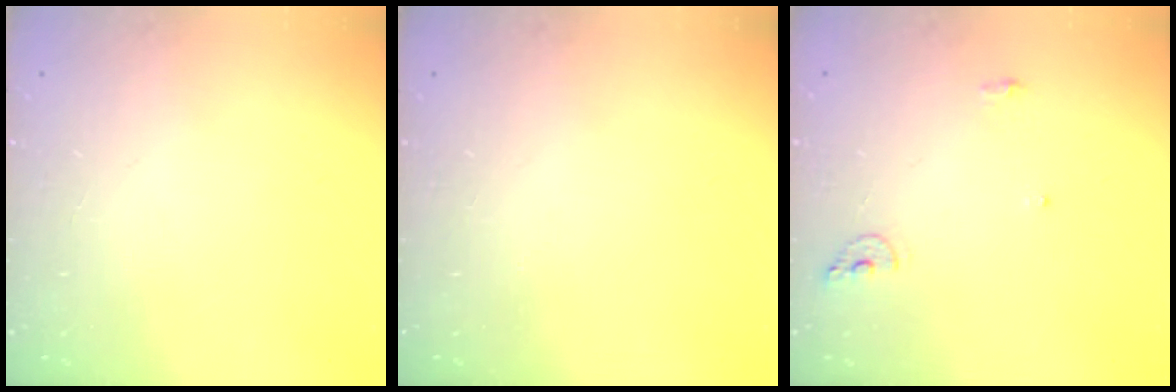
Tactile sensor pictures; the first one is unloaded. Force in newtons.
{"total": 0.0}
{"total": 6.3, "press": 6.3, "slide": 0.3}